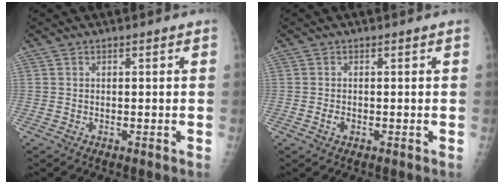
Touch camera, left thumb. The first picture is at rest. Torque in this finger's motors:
{"motor_torque": [-0.33, -0.07, 0.17, 0.07, 0.04]}